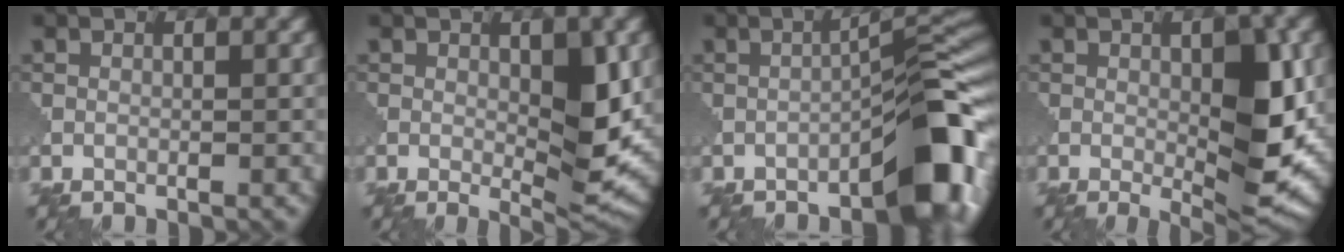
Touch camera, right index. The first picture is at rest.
{"total": 6.6, "force": [0.5, 2.0, 6.3], "torque": [-0.089, -0.009, 0.018]}
{"total": 7.5, "force": [-4.1, 1.5, 6.1], "torque": [-0.075, 0.018, -0.058]}
{"total": 8.6, "force": [-0.1, 2.3, 8.3], "torque": [-0.118, -0.008, 0.009]}